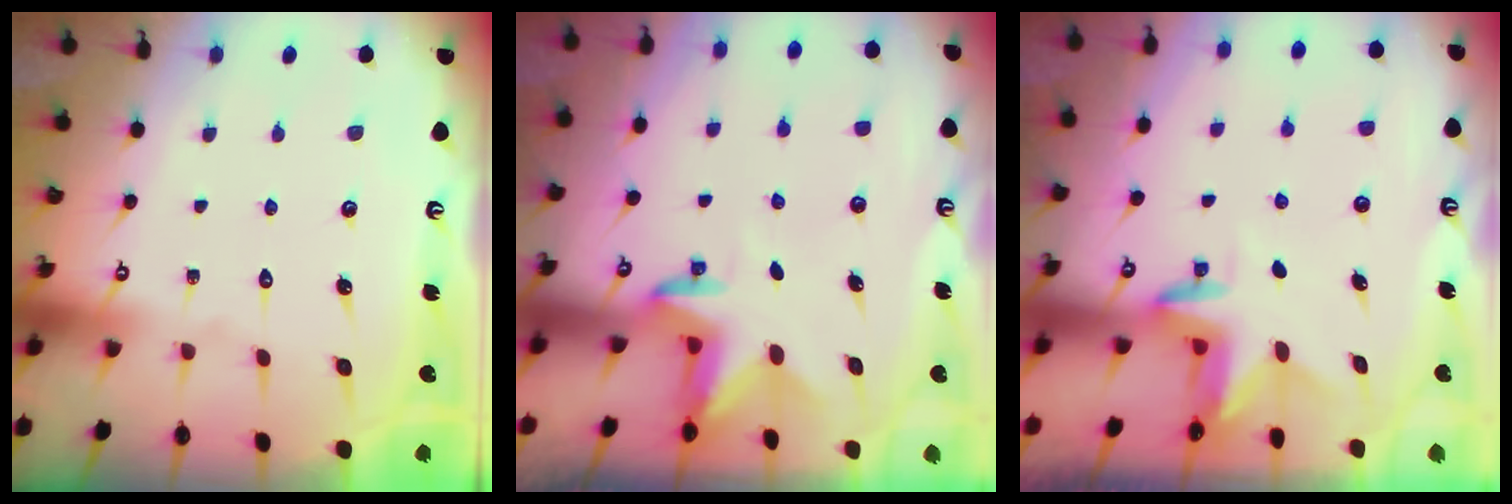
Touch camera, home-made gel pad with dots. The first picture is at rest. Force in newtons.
{"total": 3.1, "press": 3.0, "slide": 0.7}
{"total": 3.3, "press": 3.3, "slide": 0.3}